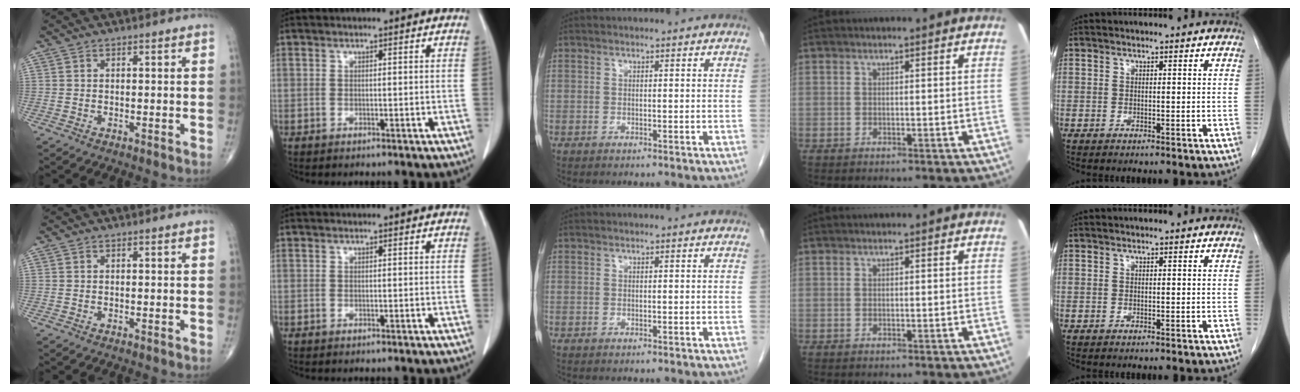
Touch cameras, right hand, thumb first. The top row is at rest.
{}